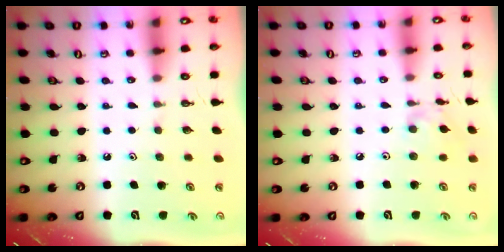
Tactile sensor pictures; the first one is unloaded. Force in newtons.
{"total": 5.3, "press": 5.3, "slide": 0.2}